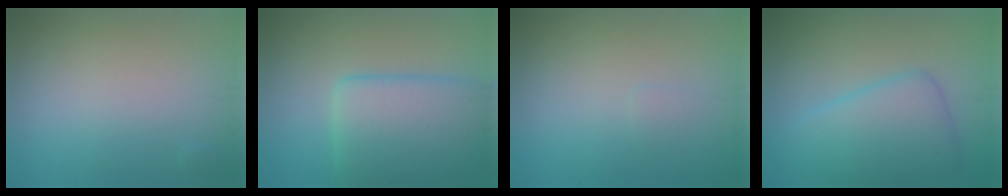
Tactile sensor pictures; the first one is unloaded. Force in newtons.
{"total": 7.4, "press": 7.4, "slide": 0.2}
{"total": 0.5, "press": 0.5, "slide": 0.0}
{"total": 6.1, "press": 6.1, "slide": 0.2}